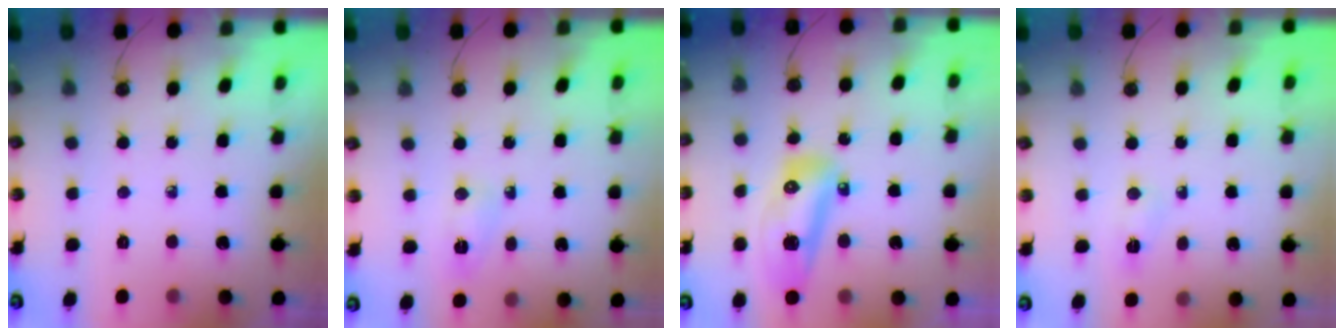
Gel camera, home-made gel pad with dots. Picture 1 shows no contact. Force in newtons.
{"total": 2.9, "press": 2.7, "slide": 1.0}
{"total": 11.3, "press": 11.2, "slide": 1.3}
{"total": 2.9, "press": 2.9, "slide": 0.4}